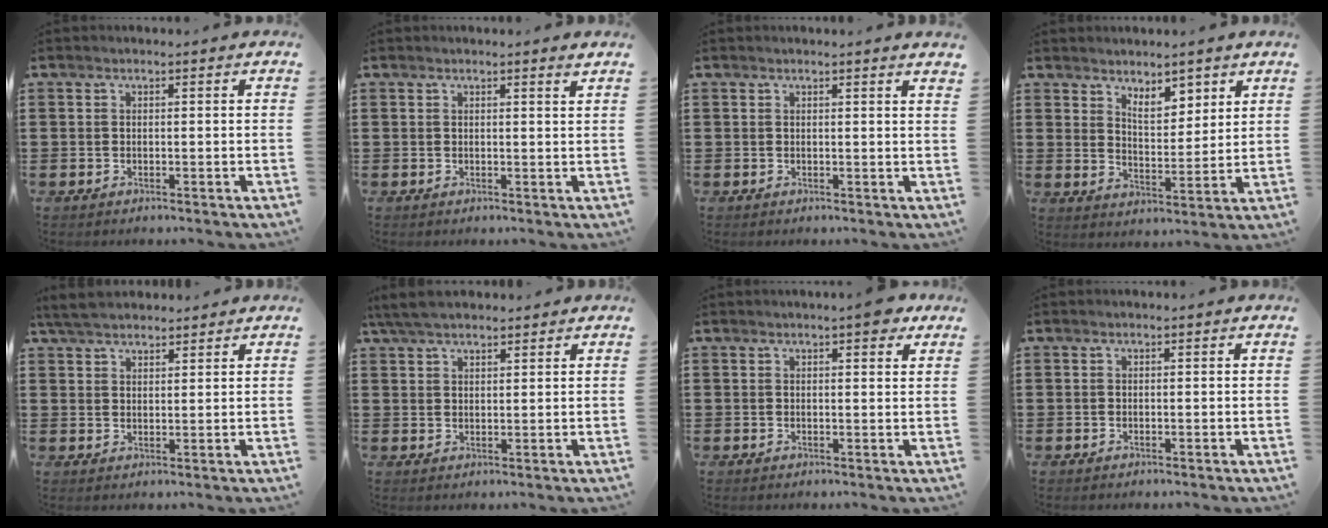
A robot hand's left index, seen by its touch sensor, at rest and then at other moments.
{"total": 1.1, "force": [0.9, -0.1, 0.6], "torque": [-0.005, -0.006, 0.015]}
{"total": 1.0, "force": [0.8, -0.2, 0.6], "torque": [-0.012, -0.003, 0.016]}
{"total": 5.0, "force": [4.0, 2.2, 1.9], "torque": [-0.028, -0.015, 0.069]}
{"total": 4.4, "force": [4.0, 1.2, 1.5], "torque": [-0.042, -0.001, 0.076]}
{"total": 4.5, "force": [3.8, 1.2, 2.2], "torque": [-0.052, 0.001, 0.072]}
{"total": 3.2, "force": [2.3, 0.6, 2.2], "torque": [-0.031, 0.001, 0.038]}
{"total": 0.0}